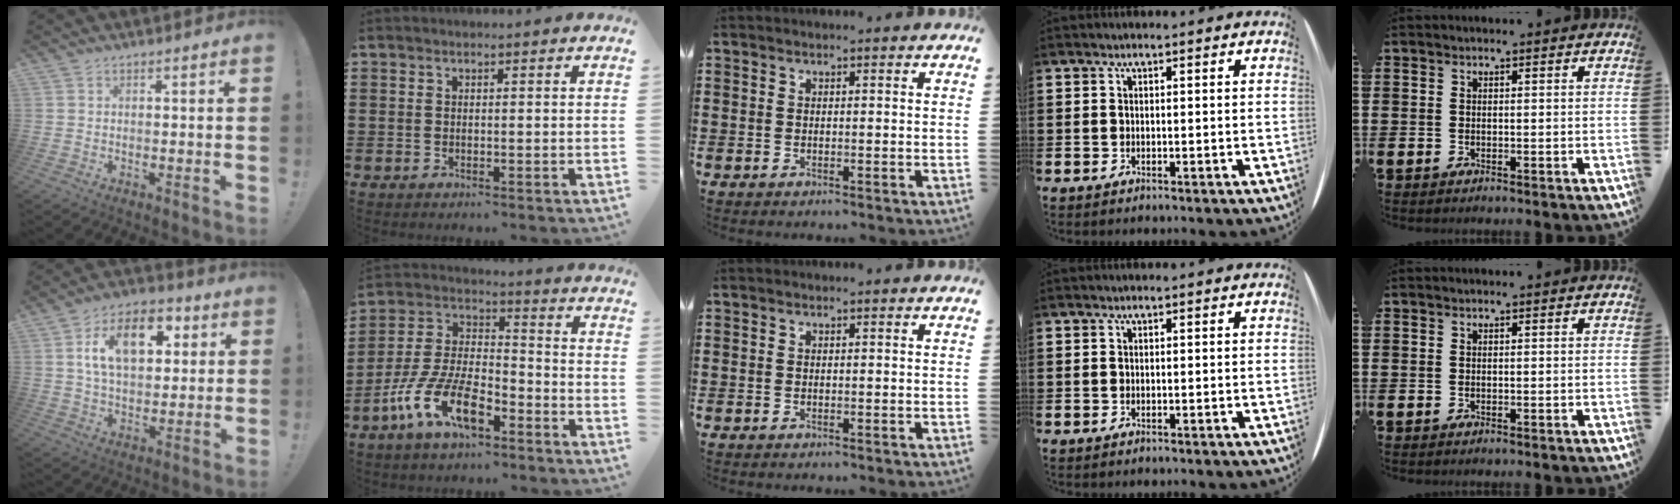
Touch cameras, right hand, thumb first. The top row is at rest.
{"thumb": {"total": 15.7, "force": [5.0, 9.6, 11.3], "torque": [-0.173, 0.004, 0.089]}, "index": {"total": 11.9, "force": [-7.2, 4.7, 8.2], "torque": [-0.195, 0.001, -0.141]}}